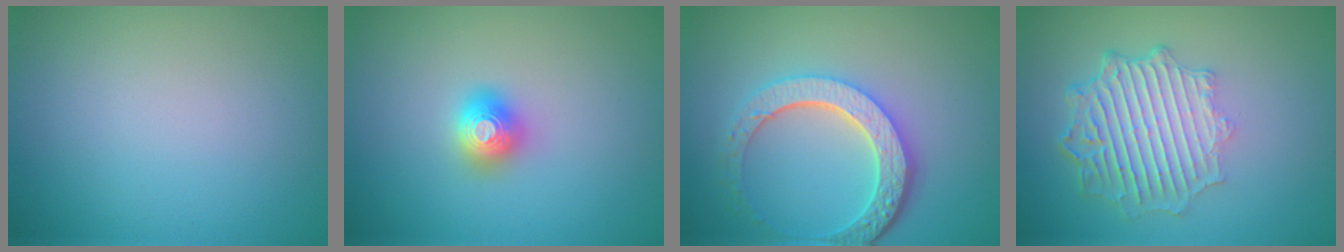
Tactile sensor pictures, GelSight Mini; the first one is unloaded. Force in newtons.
{"total": 2.0, "press": 2.0, "slide": 0.1}
{"total": 5.6, "press": 4.3, "slide": 3.6}
{"total": 6.3, "press": 4.8, "slide": 4.1}